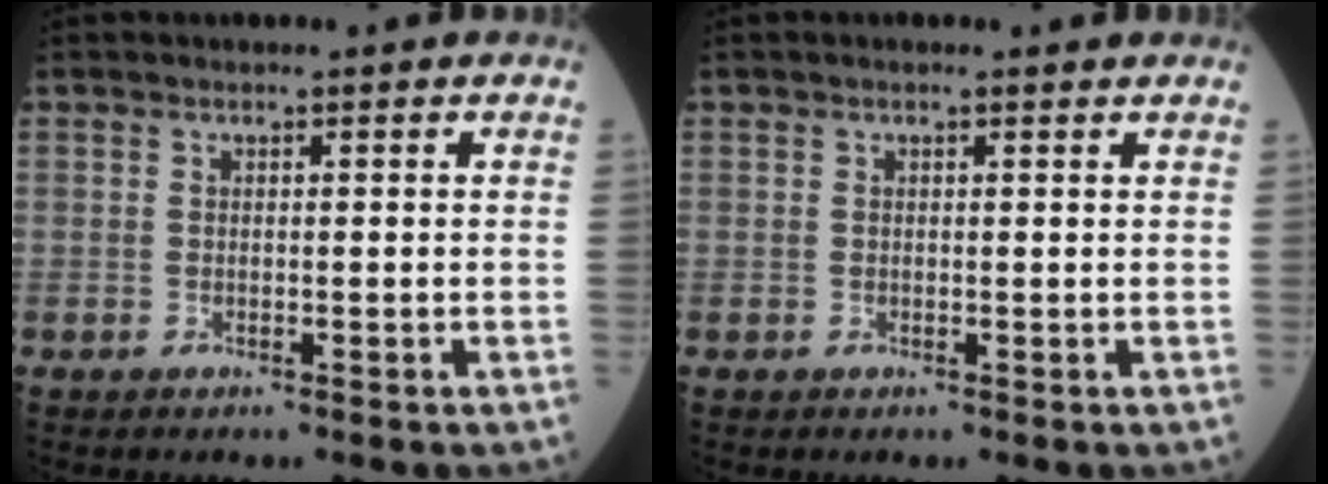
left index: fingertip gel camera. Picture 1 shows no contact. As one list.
[{"total": 1.3, "force": [1.2, 0.1, 0.5], "torque": [-0.012, 0.007, 0.015]}]